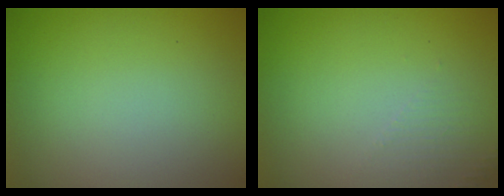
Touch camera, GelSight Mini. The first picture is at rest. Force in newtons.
{"total": 1.3, "press": 1.2, "slide": 0.4}